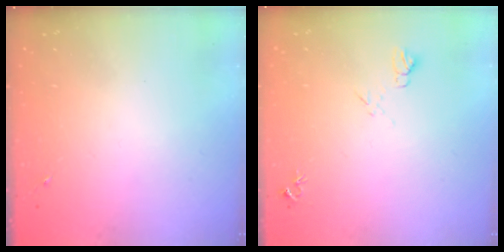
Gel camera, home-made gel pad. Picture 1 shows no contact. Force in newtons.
{"total": 6.7, "press": 6.7, "slide": 0.7}